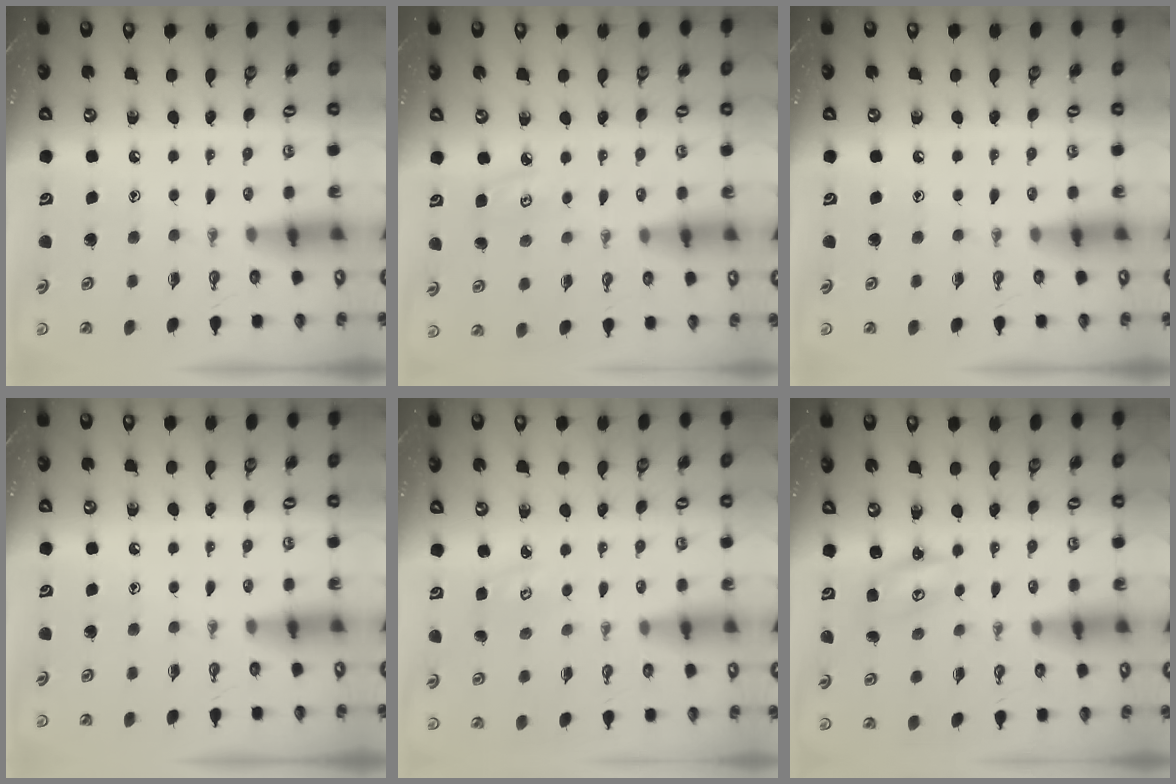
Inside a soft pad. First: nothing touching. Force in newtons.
{"total": 4.7, "press": 4.6, "slide": 0.5}
{"total": 0.0}
{"total": 0.0}
{"total": 3.0, "press": 3.0, "slide": 0.3}
{"total": 2.7, "press": 2.7, "slide": 0.2}